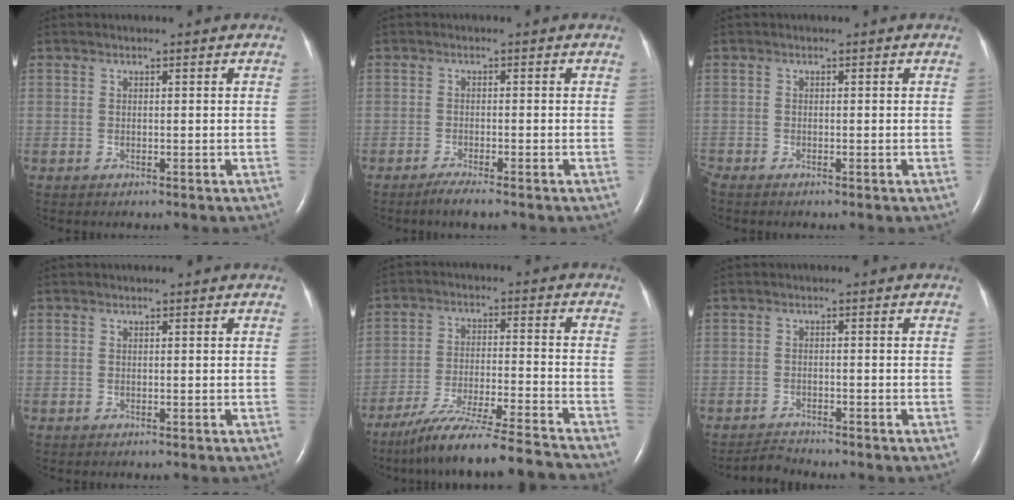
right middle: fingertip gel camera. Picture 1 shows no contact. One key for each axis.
{"total": 2.5, "fx": -1.9, "fy": -0.1, "fz": 1.5, "tx": -0.038, "ty": -0.007, "tz": -0.036}
{"total": 0.8, "fx": -0.7, "fy": 0.0, "fz": 0.3, "tx": -0.014, "ty": -0.004, "tz": -0.015}
{"total": 0.0}
{"total": 15.9, "fx": -14.4, "fy": -1.4, "fz": 6.6, "tx": -0.116, "ty": -0.023, "tz": -0.240}
{"total": 2.1, "fx": -2.1, "fy": -0.2, "fz": -0.3, "tx": 0.000, "ty": -0.014, "tz": -0.036}